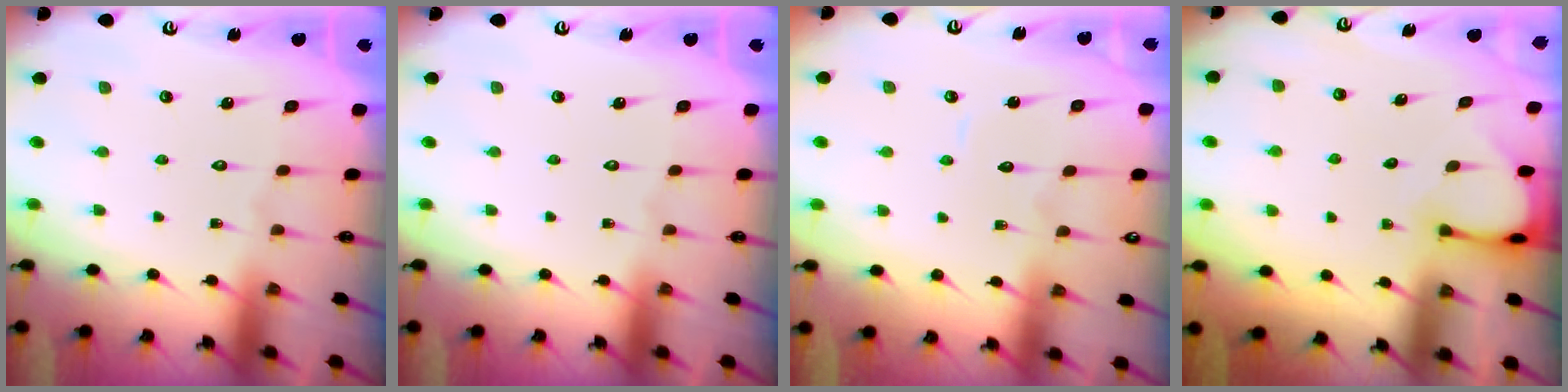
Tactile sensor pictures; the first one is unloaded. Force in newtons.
{"total": 0.0}
{"total": 5.6, "press": 5.6, "slide": 0.3}
{"total": 3.0, "press": 3.0, "slide": 0.5}